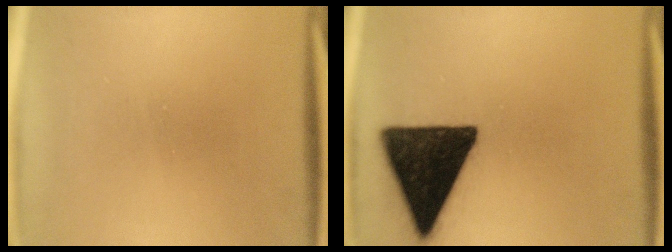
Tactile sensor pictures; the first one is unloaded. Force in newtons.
{"total": 18.1}